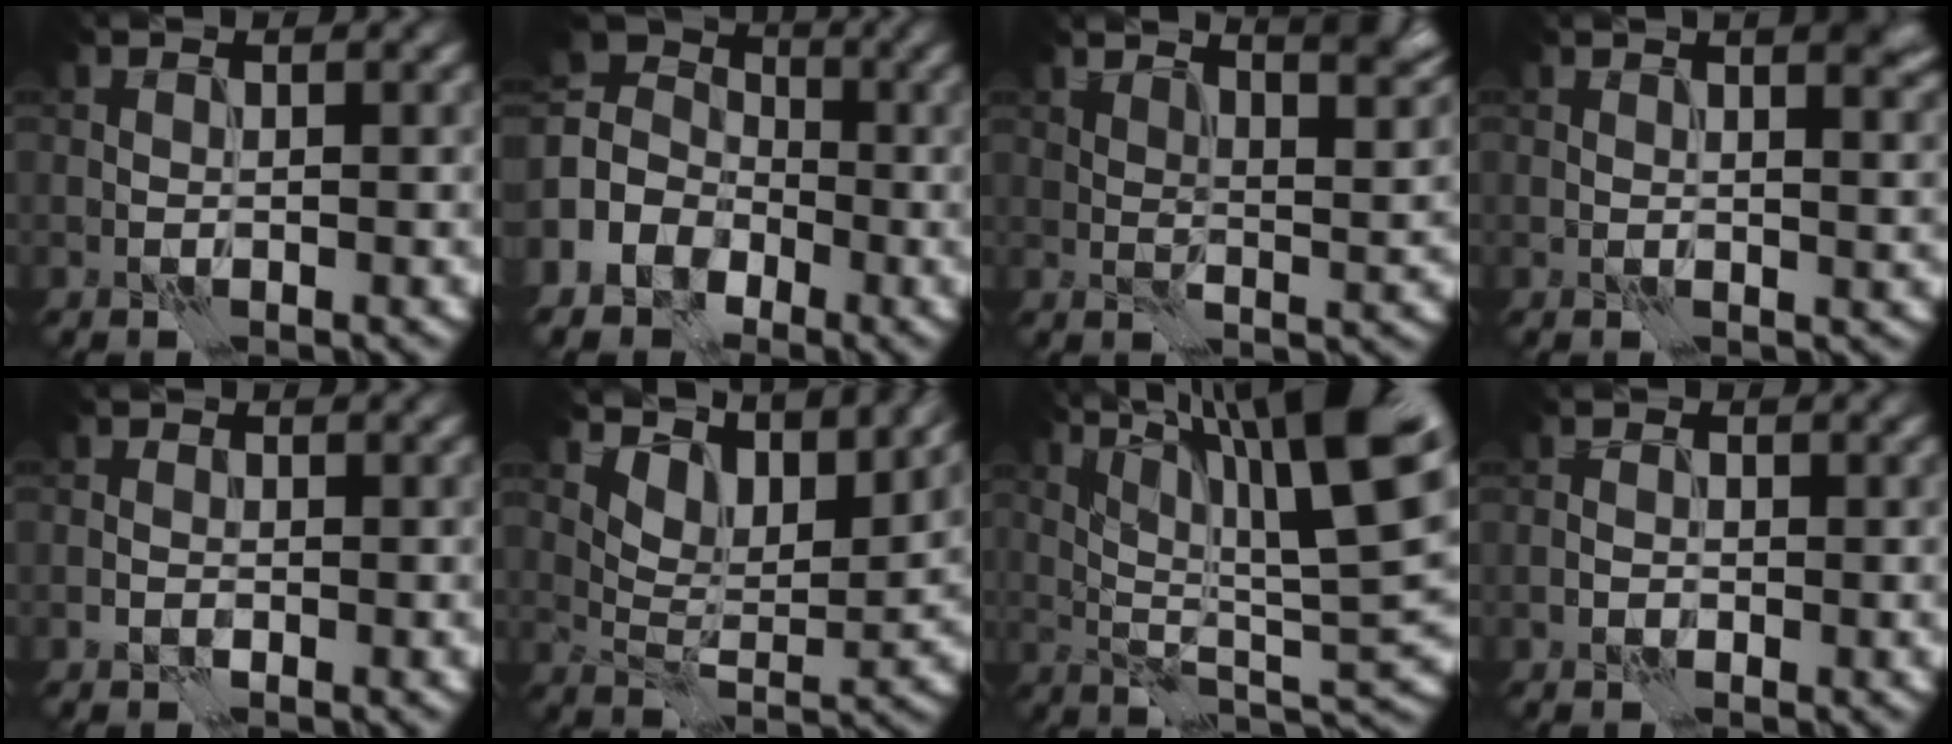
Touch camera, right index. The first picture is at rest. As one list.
[{"total": 5.9, "force": [-2.3, 5.1, 1.8], "torque": [-0.031, 0.004, -0.052]}, {"total": 8.9, "force": [6.3, 2.8, 5.5], "torque": [-0.045, 0.024, 0.062]}, {"total": 7.6, "force": [4.2, 3.4, 5.4], "torque": [-0.028, 0.040, 0.033]}, {"total": 0.6, "force": [-0.4, 0.4, -0.2], "torque": [0.007, -0.002, -0.006]}, {"total": 7.9, "force": [6.3, 2.9, 3.7], "torque": [-0.069, -0.005, 0.100]}, {"total": 14.9, "force": [7.2, 4.2, 12.4], "torque": [-0.206, 0.015, 0.127]}, {"total": 0.8, "force": [-0.5, 0.6, 0.2], "torque": [-0.001, -0.001, -0.006]}]